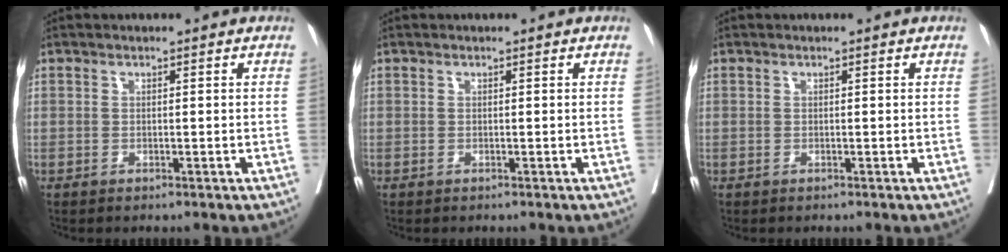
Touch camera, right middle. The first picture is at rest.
{"total": 0.0}
{"total": 0.0}